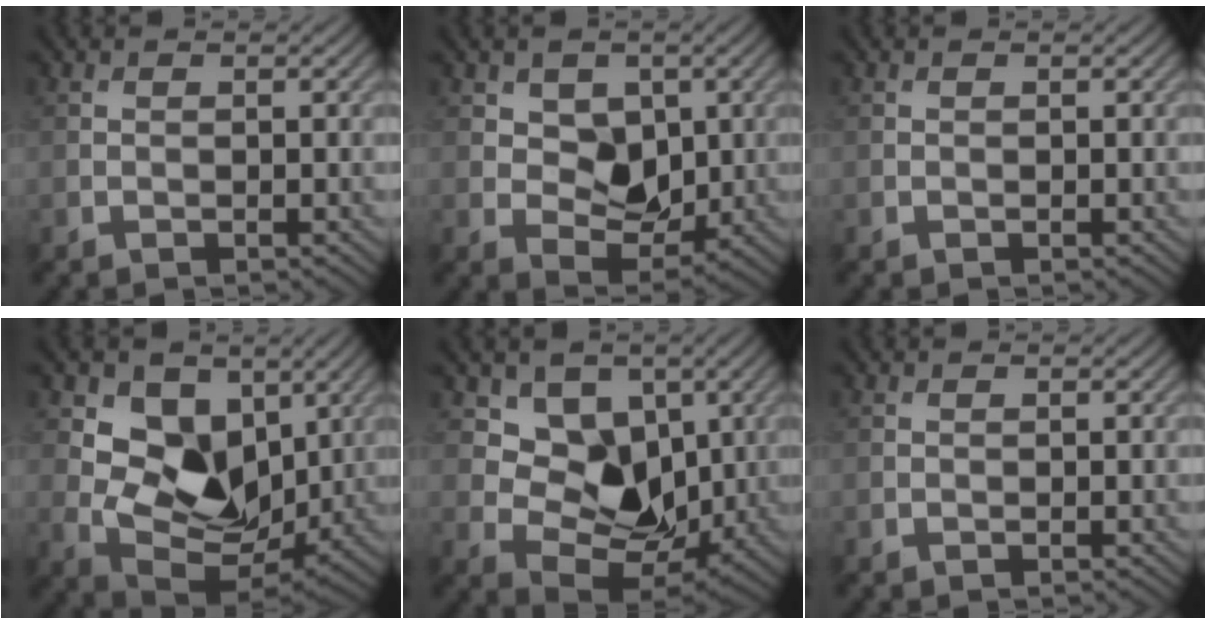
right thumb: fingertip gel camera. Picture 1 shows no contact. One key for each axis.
{"total": 5.9, "fx": 1.8, "fy": 4.5, "fz": 3.4, "tx": -0.069, "ty": -0.014, "tz": 0.022}
{"total": 0.0}
{"total": 11.1, "fx": 3.1, "fy": 7.9, "fz": 7.2, "tx": -0.135, "ty": -0.011, "tz": 0.049}
{"total": 8.8, "fx": 2.8, "fy": 6.7, "fz": 5.0, "tx": -0.097, "ty": -0.020, "tz": 0.037}
{"total": 0.0}